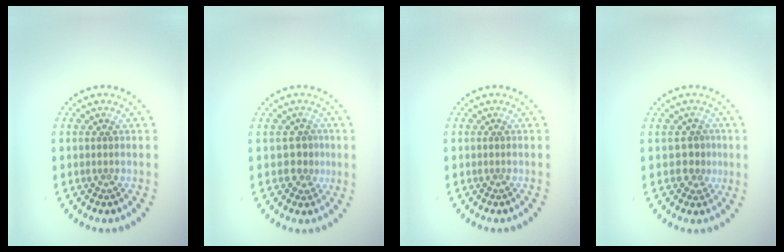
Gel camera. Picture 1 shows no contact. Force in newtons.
{"total": 1.9, "press": 1.6, "slide": 0.9}
{"total": 0.0}
{"total": 1.9, "press": 1.6, "slide": 0.9}